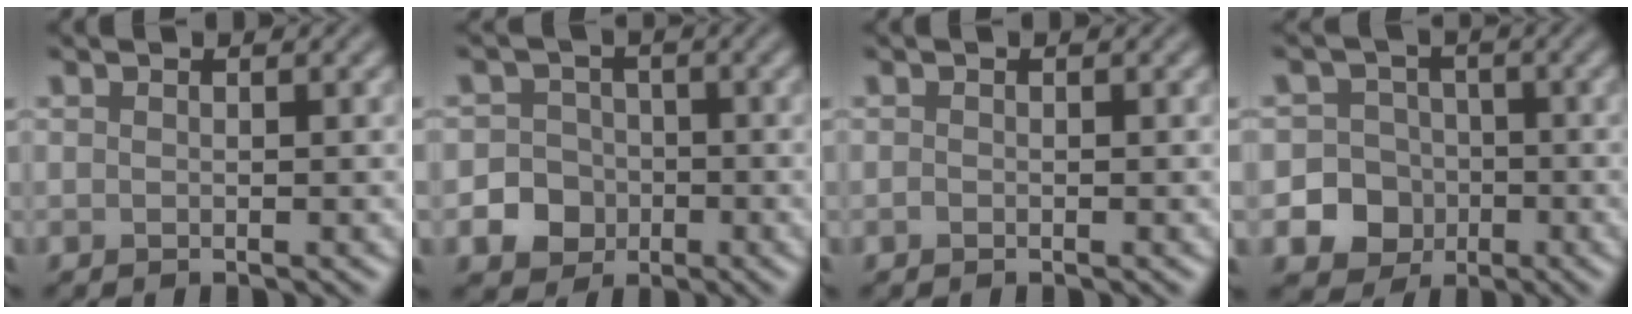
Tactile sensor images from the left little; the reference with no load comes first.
{"total": 6.0, "force": [-2.5, 5.4, 1.1], "torque": [-0.002, -0.009, -0.060]}
{"total": 0.0}
{"total": 10.7, "force": [-3.8, 9.9, 2.0], "torque": [-0.034, -0.021, -0.086]}